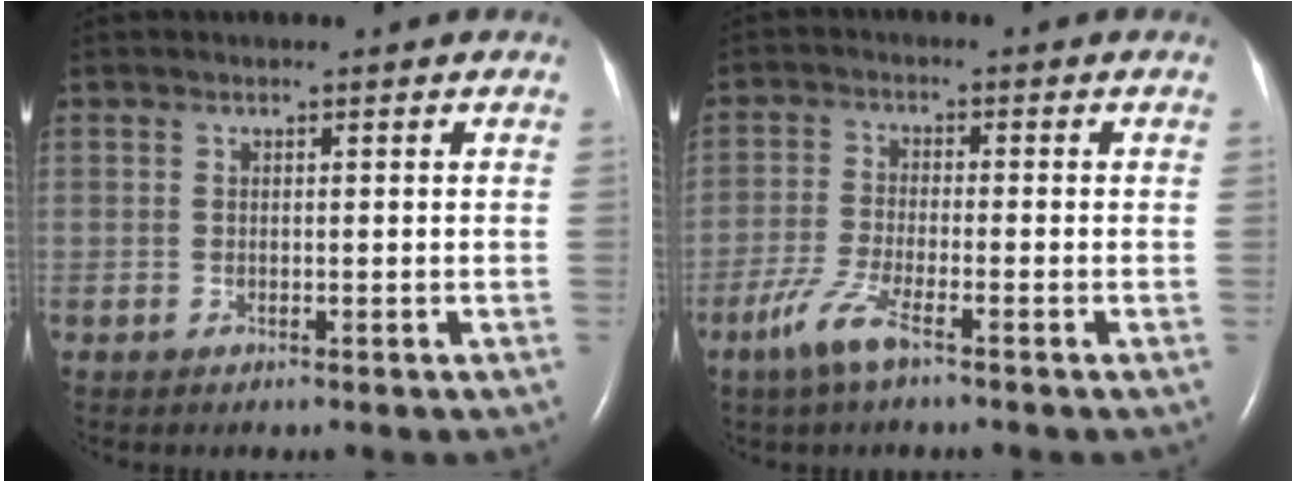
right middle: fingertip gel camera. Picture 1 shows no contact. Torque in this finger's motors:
{"motor_torque": [0.47, -0.45, 0.16, 0.09]}